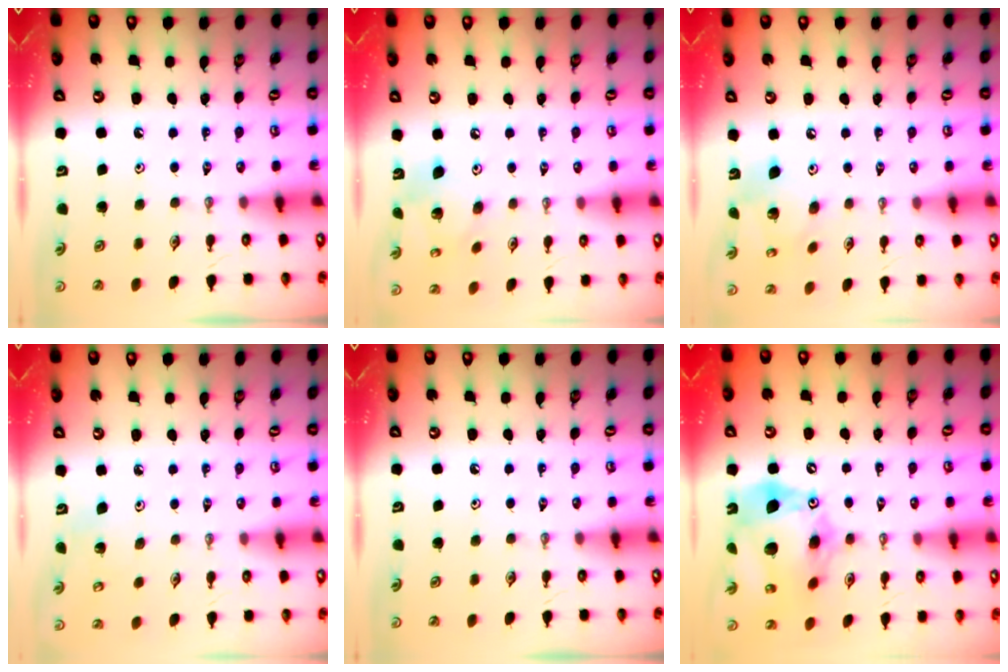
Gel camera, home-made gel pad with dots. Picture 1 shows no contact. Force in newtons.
{"total": 11.2, "press": 11.1, "slide": 1.1}
{"total": 11.2, "press": 11.1, "slide": 1.1}
{"total": 5.3, "press": 5.3, "slide": 0.5}
{"total": 0.0}
{"total": 19.4, "press": 19.3, "slide": 2.1}